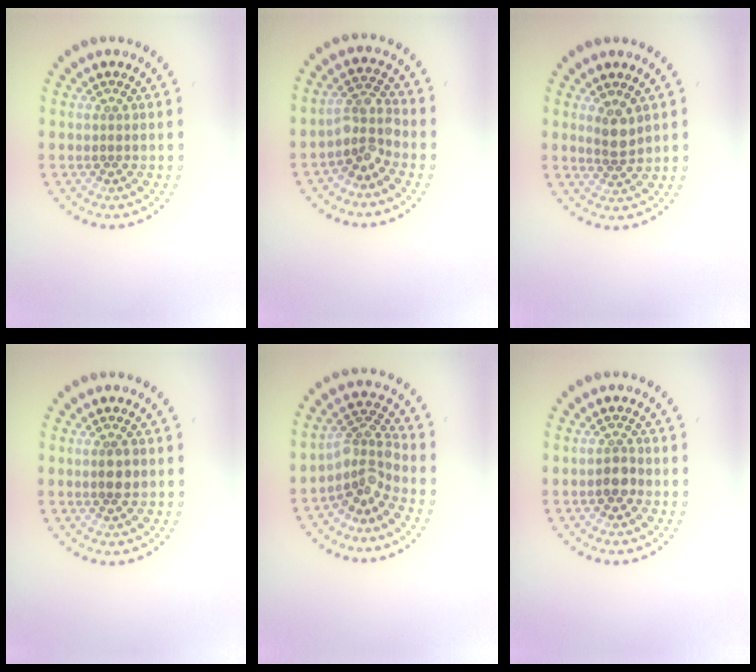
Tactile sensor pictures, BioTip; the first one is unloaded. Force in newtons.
{"total": 3.1, "press": 2.4, "slide": 1.9}
{"total": 2.2, "press": 1.8, "slide": 1.1}
{"total": 1.8, "press": 1.7, "slide": 0.6}
{"total": 3.6, "press": 2.5, "slide": 2.5}
{"total": 1.8, "press": 1.6, "slide": 0.7}